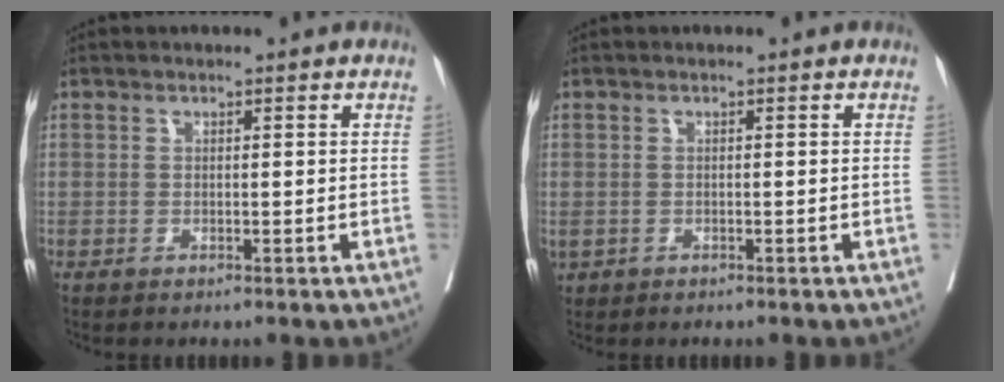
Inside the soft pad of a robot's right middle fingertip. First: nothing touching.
{"total": 0.9, "force": [-0.2, 0.8, 0.5], "torque": [-0.011, 0.002, 0.003]}